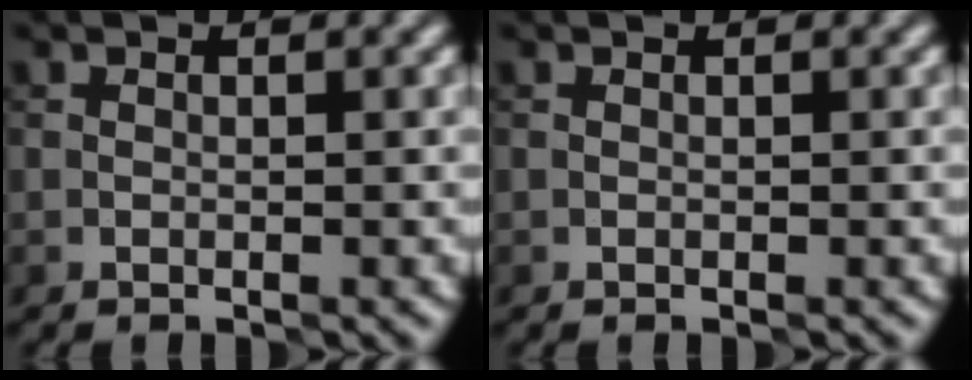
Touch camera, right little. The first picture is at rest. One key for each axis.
{"total": 0.0}